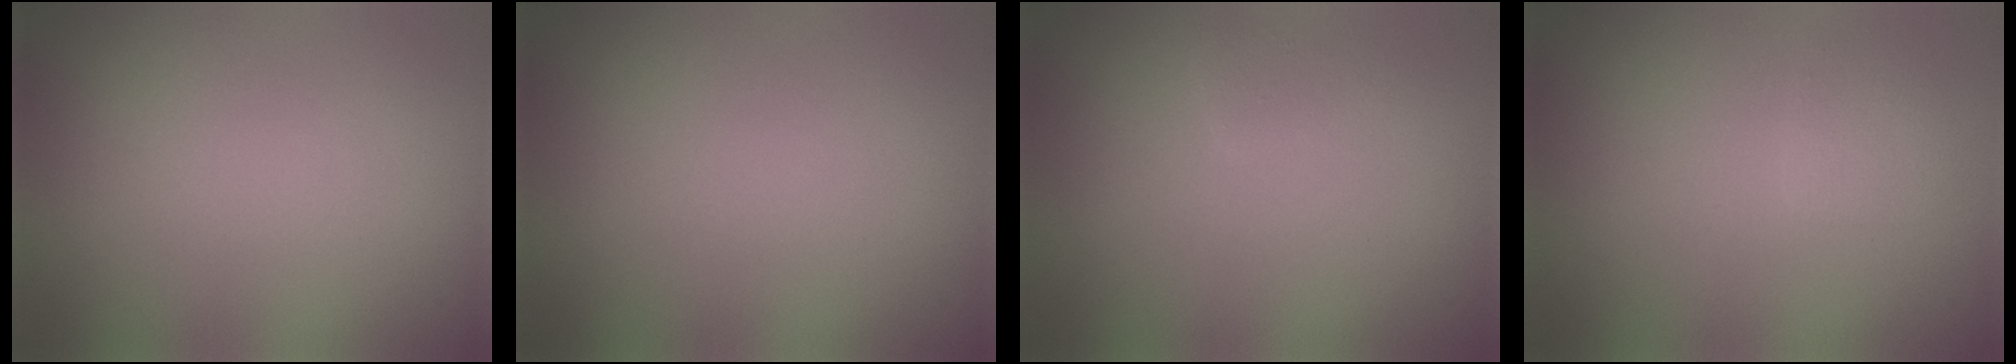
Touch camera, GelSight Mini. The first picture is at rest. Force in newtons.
{"total": 0.0}
{"total": 1.0, "press": 1.0, "slide": 0.0}
{"total": 1.3, "press": 1.3, "slide": 0.1}